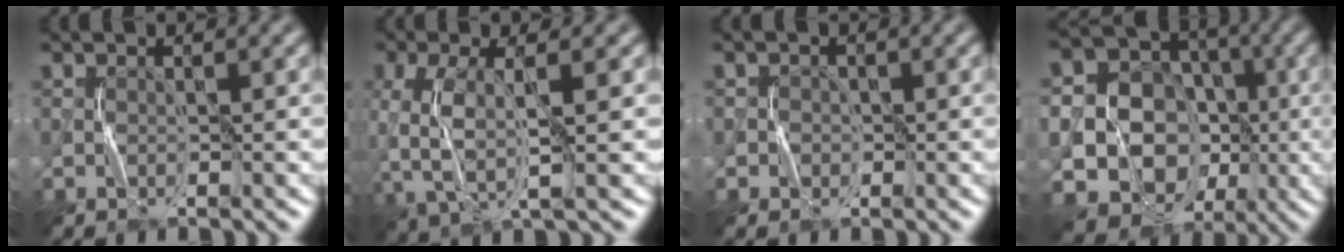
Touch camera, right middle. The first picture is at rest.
{"total": 5.6, "force": [-0.7, 2.3, 5.0], "torque": [-0.127, -0.006, -0.010]}
{"total": 1.6, "force": [-0.2, 1.5, 0.2], "torque": [0.012, 0.005, -0.014]}
{"total": 20.1, "force": [-5.0, 18.2, 7.1], "torque": [-0.173, -0.028, -0.098]}